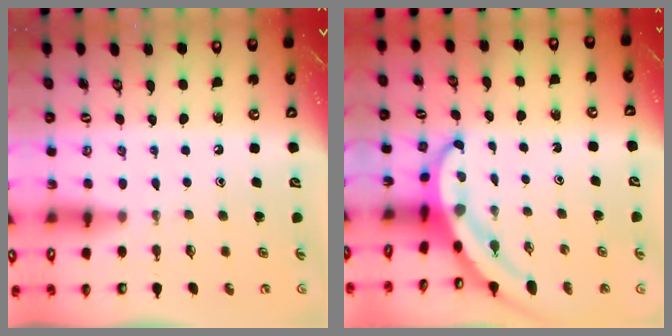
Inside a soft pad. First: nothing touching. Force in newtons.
{"total": 5.7, "press": 5.7, "slide": 0.4}